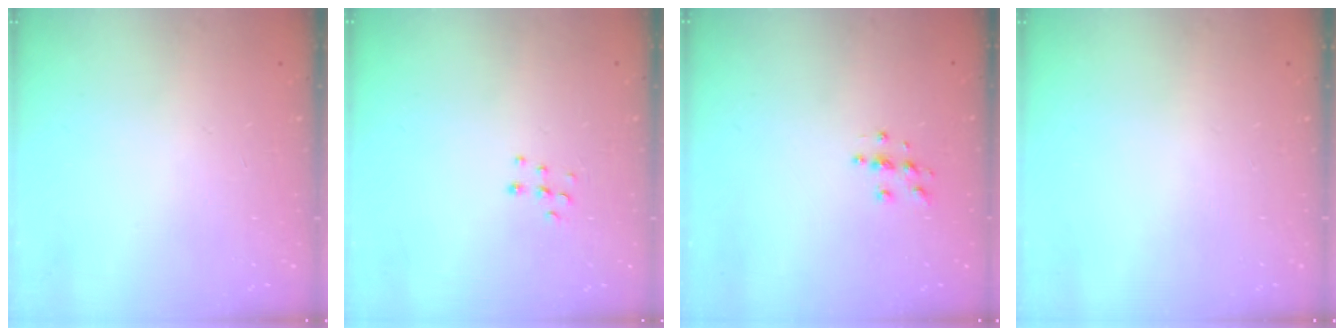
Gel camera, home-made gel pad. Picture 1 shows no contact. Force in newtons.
{"total": 5.9, "press": 5.9, "slide": 0.4}
{"total": 5.2, "press": 5.1, "slide": 0.5}
{"total": 0.0}